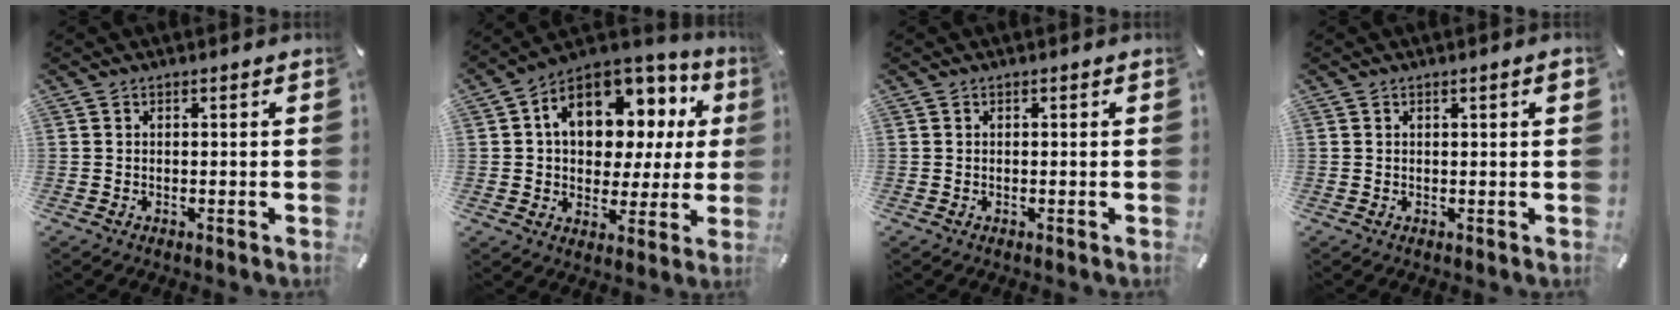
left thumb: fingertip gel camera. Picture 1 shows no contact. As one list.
[{"total": 14.9, "force": [5.0, 10.5, 9.3], "torque": [-0.148, -0.025, 0.093]}, {"total": 0.0}, {"total": 1.6, "force": [0.5, 0.2, 1.5], "torque": [-0.026, 0.001, 0.007]}]